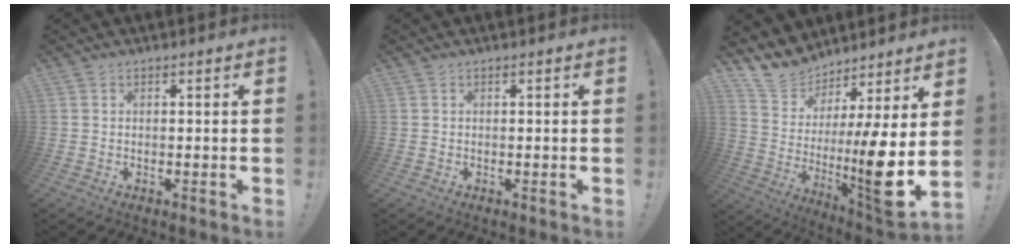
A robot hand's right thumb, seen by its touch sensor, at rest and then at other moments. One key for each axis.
{"total": 0.0}
{"total": 11.4, "fx": 3.7, "fy": 2.3, "fz": 10.5, "tx": -0.178, "ty": -0.071, "tz": 0.071}